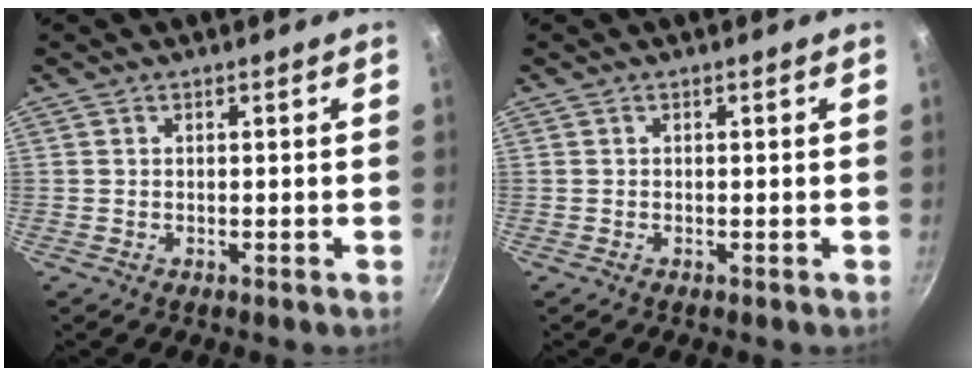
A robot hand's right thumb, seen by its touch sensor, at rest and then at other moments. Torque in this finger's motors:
{"motor_torque": [0.00, 0.00, 0.11, -0.11, 0.00]}